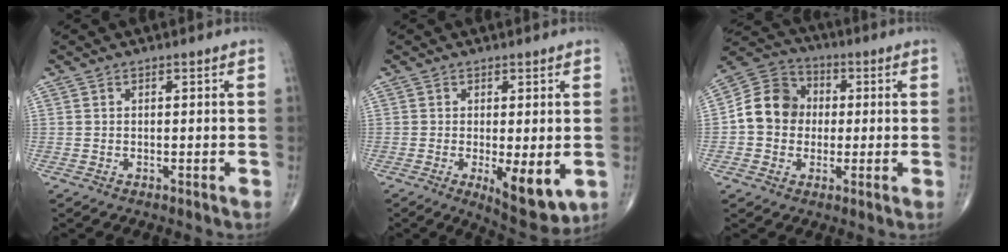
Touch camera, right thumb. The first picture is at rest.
{"total": 8.6, "force": [-2.0, 3.2, 7.8], "torque": [-0.107, -0.023, -0.023]}
{"total": 11.0, "force": [0.0, 9.6, 5.3], "torque": [-0.073, 0.029, -0.013]}